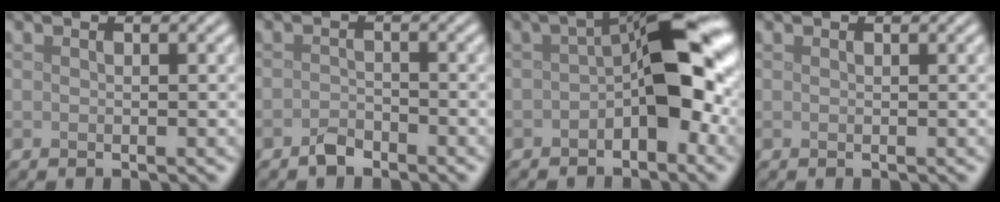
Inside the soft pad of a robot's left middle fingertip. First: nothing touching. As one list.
[{"total": 1.6, "force": [-1.3, 0.7, 0.5], "torque": [-0.008, 0.004, -0.027]}, {"total": 8.2, "force": [-0.9, 3.8, 7.2], "torque": [-0.097, 0.022, -0.026]}, {"total": 0.0}]